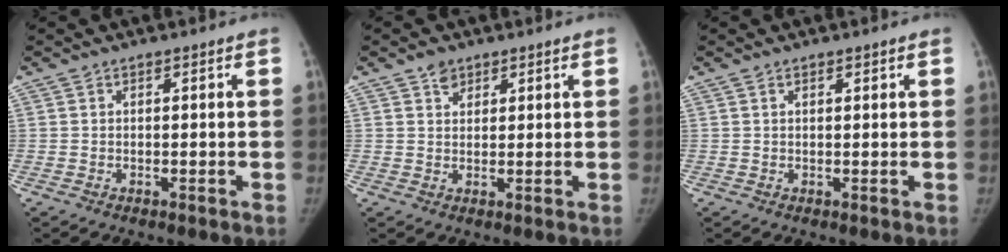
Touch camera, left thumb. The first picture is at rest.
{"total": 2.7, "force": [1.8, 1.8, 0.8], "torque": [0.000, -0.009, 0.029]}
{"total": 0.6, "force": [0.4, 0.3, 0.2], "torque": [0.005, -0.007, 0.005]}